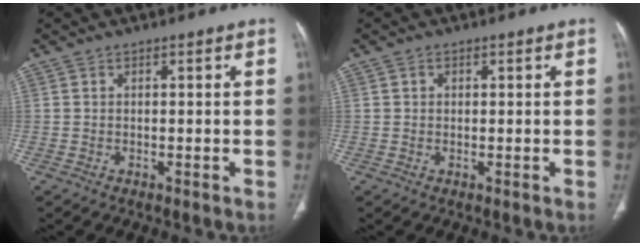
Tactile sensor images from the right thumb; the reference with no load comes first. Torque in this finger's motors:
{"motor_torque": [-0.39, 0.31, -0.64, 0.18, 0.05]}